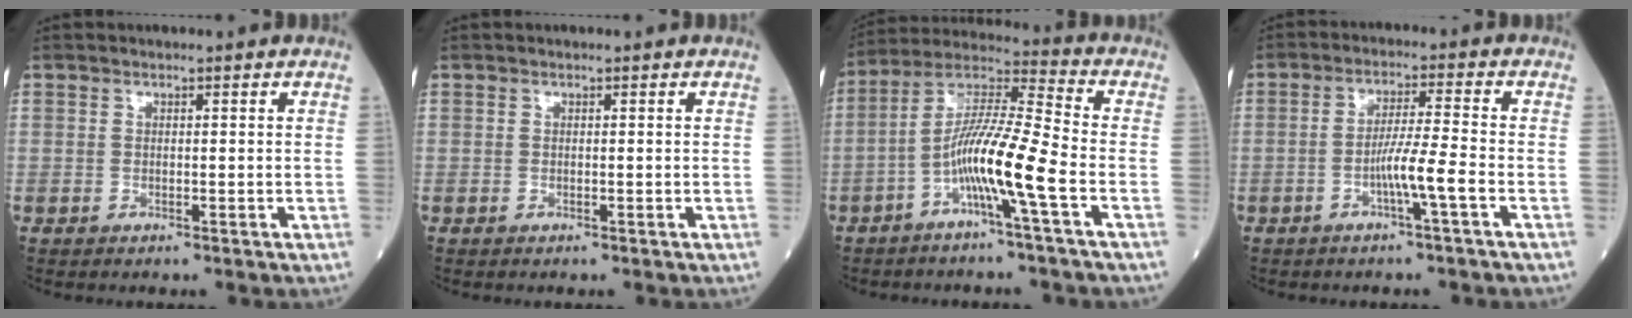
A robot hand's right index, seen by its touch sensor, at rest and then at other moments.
{"total": 0.0}
{"total": 11.4, "force": [-4.2, -0.6, 10.6], "torque": [-0.207, 0.012, -0.086]}
{"total": 5.4, "force": [-2.2, -0.9, 4.8], "torque": [-0.091, 0.004, -0.042]}